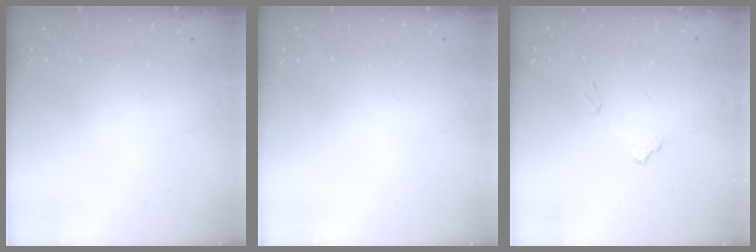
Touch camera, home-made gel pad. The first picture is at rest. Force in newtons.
{"total": 0.0}
{"total": 7.8, "press": 7.8, "slide": 0.4}